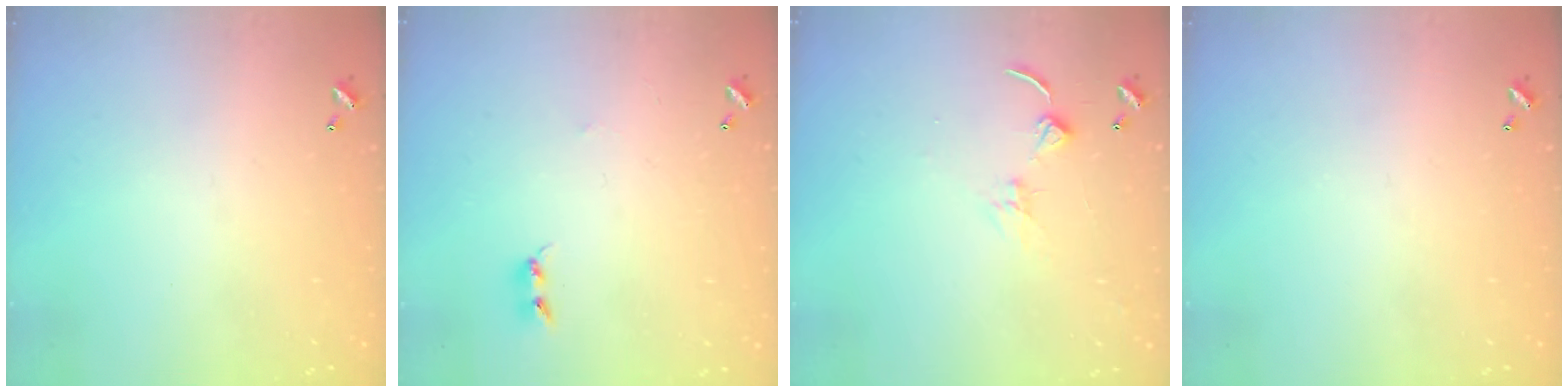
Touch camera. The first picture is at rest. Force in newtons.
{"total": 2.5, "press": 2.5, "slide": 0.4}
{"total": 1.4, "press": 1.3, "slide": 0.3}
{"total": 0.0}